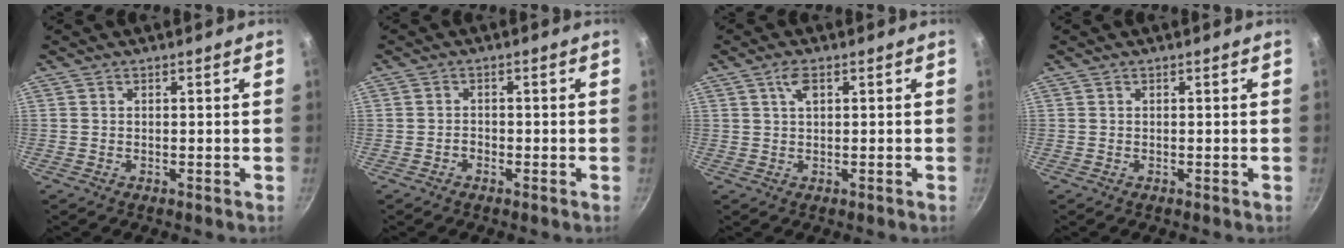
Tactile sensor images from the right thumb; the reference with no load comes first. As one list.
[{"total": 1.0, "force": [-0.8, 0.6, 0.4], "torque": [-0.006, 0.008, -0.015]}, {"total": 2.4, "force": [0.9, 0.9, 2.1], "torque": [-0.039, 0.002, 0.016]}, {"total": 0.0}]